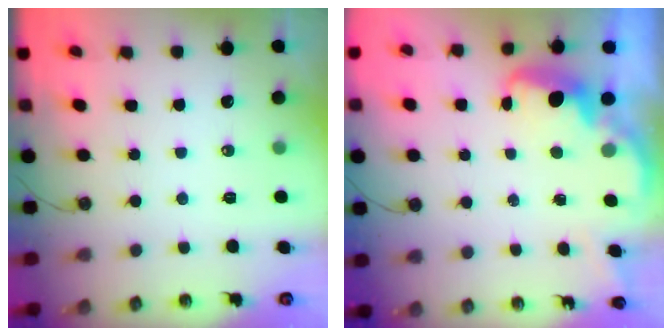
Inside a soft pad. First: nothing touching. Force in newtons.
{"total": 2.7, "press": 2.6, "slide": 0.5}